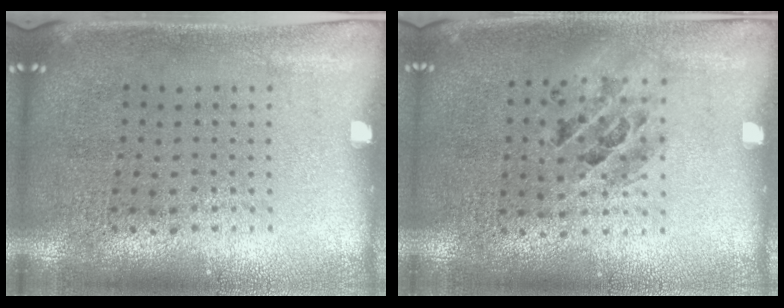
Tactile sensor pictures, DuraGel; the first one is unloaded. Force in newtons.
{"total": 1.2, "press": 1.1, "slide": 0.4}